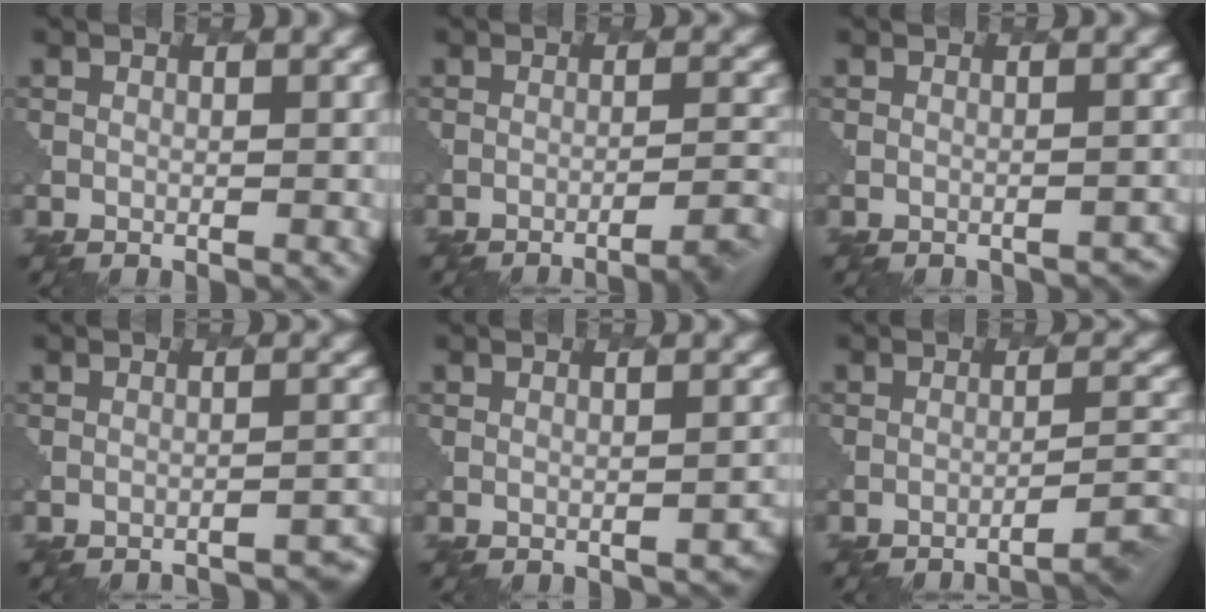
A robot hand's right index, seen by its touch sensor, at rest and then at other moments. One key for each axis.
{"total": 3.7, "fx": -2.6, "fy": 0.7, "fz": 2.6, "tx": -0.037, "ty": 0.007, "tz": -0.042}
{"total": 2.5, "fx": -2.4, "fy": 0.6, "fz": 0.5, "tx": 0.001, "ty": 0.013, "tz": -0.025}
{"total": 4.0, "fx": -3.8, "fy": 0.6, "fz": 1.1, "tx": -0.007, "ty": 0.019, "tz": -0.046}
{"total": 1.7, "fx": -1.4, "fy": 0.6, "fz": 0.7, "tx": -0.002, "ty": 0.002, "tz": -0.012}
{"total": 3.9, "fx": -2.9, "fy": 0.6, "fz": 2.6, "tx": -0.033, "ty": 0.012, "tz": -0.043}